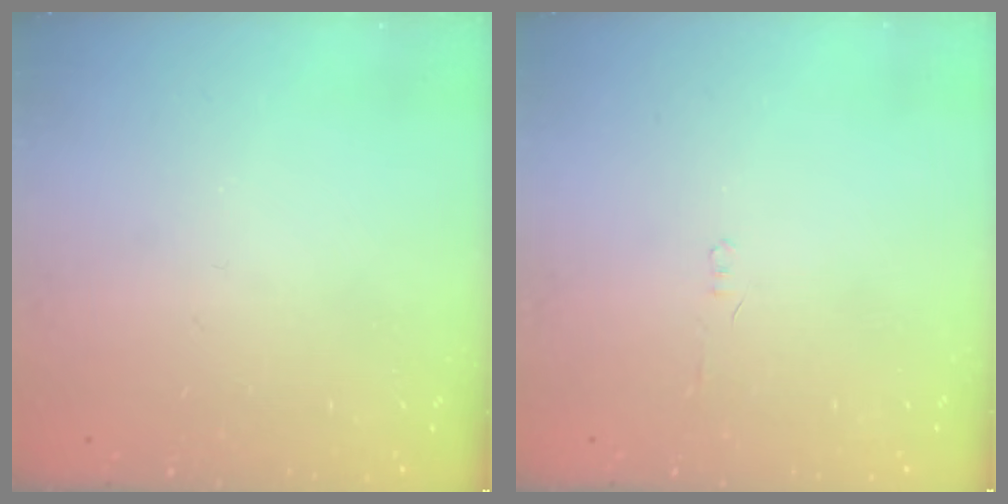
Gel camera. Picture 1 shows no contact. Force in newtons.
{"total": 1.1, "press": 1.0, "slide": 0.3}